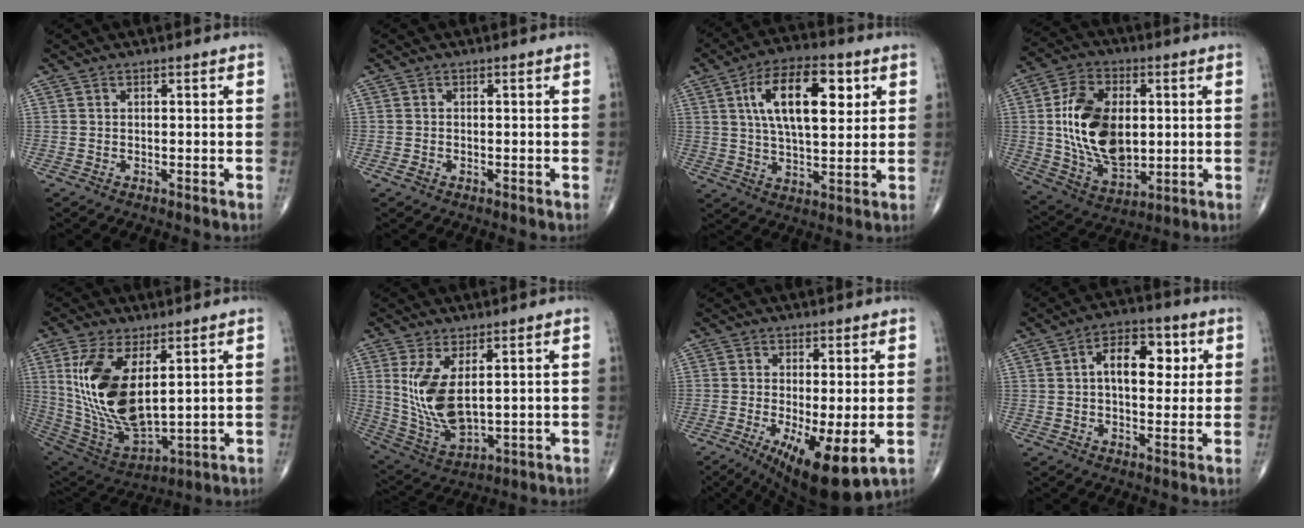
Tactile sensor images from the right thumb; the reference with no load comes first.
{"total": 0.8, "force": [-0.4, 0.6, 0.4], "torque": [-0.011, 0.004, -0.006]}
{"total": 15.9, "force": [5.0, 7.2, 13.3], "torque": [-0.206, -0.006, 0.085]}
{"total": 18.2, "force": [1.4, 11.3, 14.2], "torque": [-0.233, -0.008, 0.036]}
{"total": 18.3, "force": [4.5, 8.6, 15.6], "torque": [-0.307, -0.026, 0.108]}
{"total": 11.5, "force": [2.6, 5.3, 9.9], "torque": [-0.198, -0.024, 0.071]}
{"total": 12.1, "force": [-3.4, 3.6, 11.0], "torque": [-0.177, -0.025, -0.042]}
{"total": 10.4, "force": [2.1, 6.0, 8.2], "torque": [-0.098, 0.011, 0.028]}